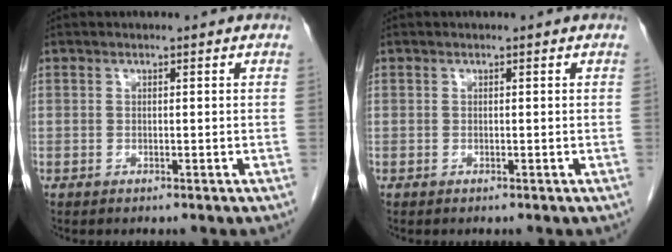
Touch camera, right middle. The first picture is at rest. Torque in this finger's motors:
{"motor_torque": [0.00, 0.00, 0.02, 0.00]}